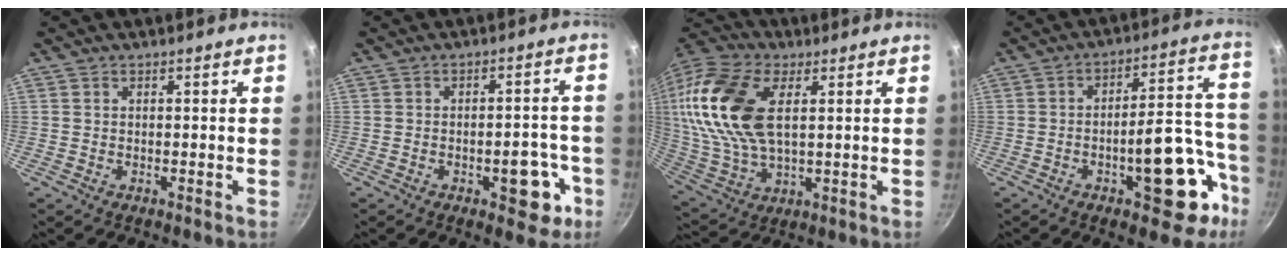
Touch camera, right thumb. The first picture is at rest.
{"total": 8.7, "force": [-3.5, 4.4, 6.7], "torque": [-0.045, 0.026, -0.040]}
{"total": 21.9, "force": [5.4, 12.3, 17.3], "torque": [-0.357, -0.005, 0.101]}
{"total": 18.0, "force": [-7.4, 8.0, 14.4], "torque": [-0.137, 0.064, -0.096]}